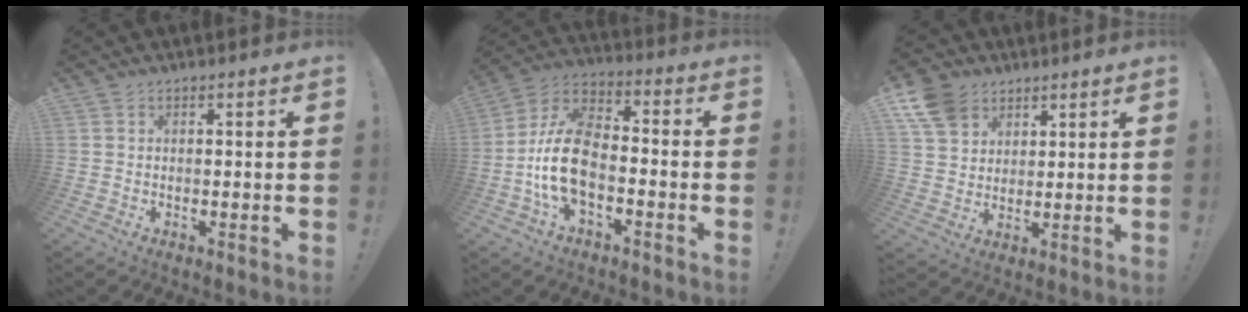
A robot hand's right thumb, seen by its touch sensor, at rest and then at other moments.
{"total": 15.6, "force": [-4.7, 9.1, 11.8], "torque": [-0.230, 0.030, -0.076]}
{"total": 9.9, "force": [5.8, 7.2, 3.6], "torque": [-0.067, -0.025, 0.118]}